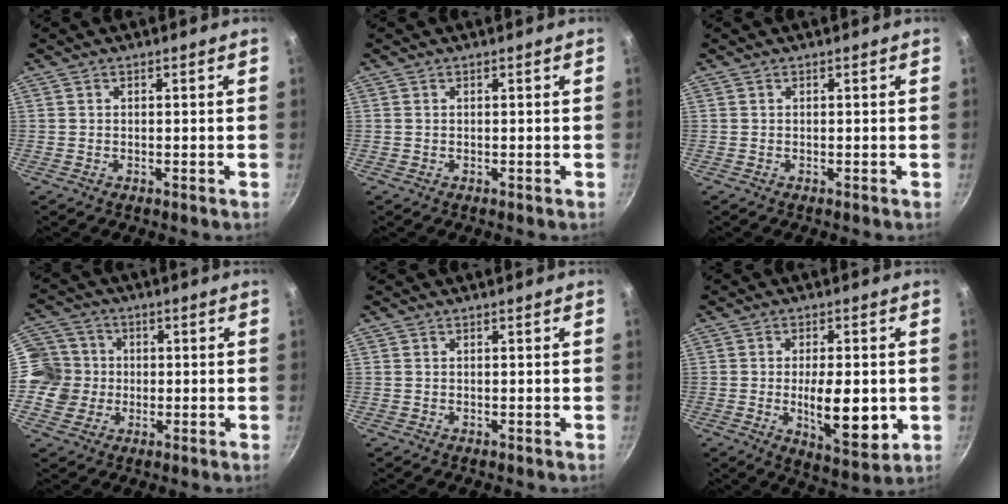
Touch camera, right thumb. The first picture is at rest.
{"total": 0.0}
{"total": 0.0}
{"total": 9.3, "force": [-0.4, 8.9, 2.6], "torque": [-0.016, 0.014, -0.024]}
{"total": 0.0}
{"total": 12.0, "force": [-1.5, 4.8, 10.9], "torque": [-0.155, -0.017, -0.015]}